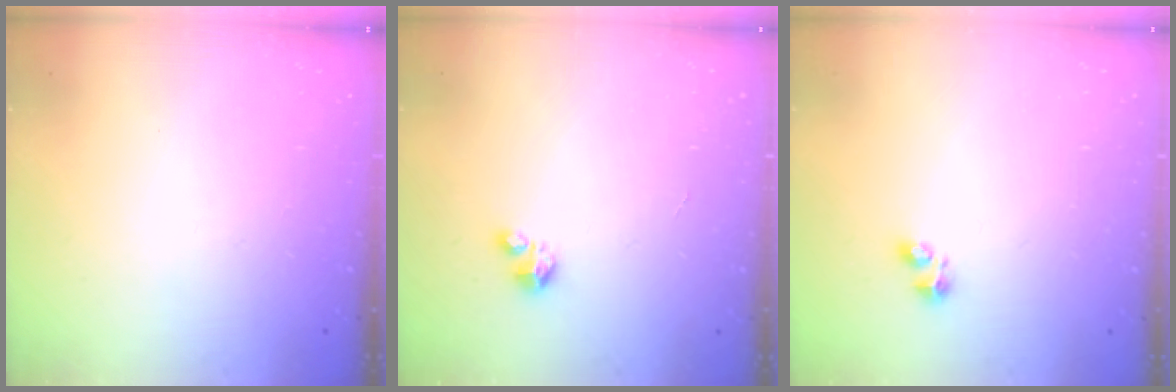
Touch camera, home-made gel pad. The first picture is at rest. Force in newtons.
{"total": 1.9, "press": 1.9, "slide": 0.1}
{"total": 2.2, "press": 2.2, "slide": 0.5}